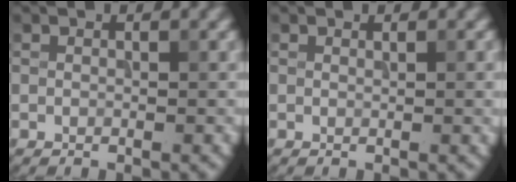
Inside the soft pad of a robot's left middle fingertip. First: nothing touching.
{"total": 0.8, "force": [0.0, 0.2, 0.8], "torque": [-0.014, 0.000, 0.000]}